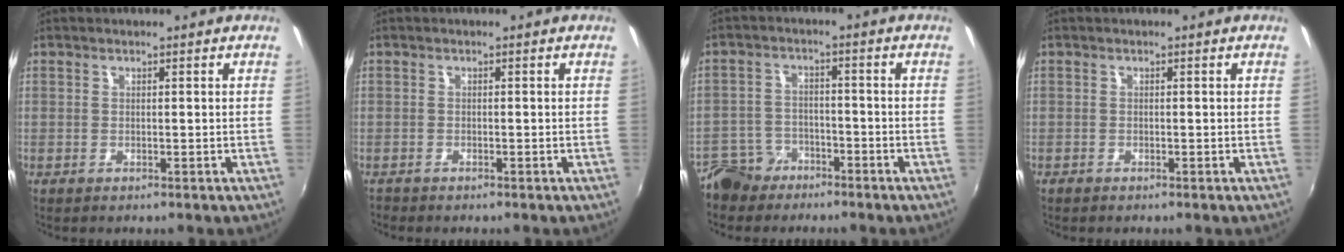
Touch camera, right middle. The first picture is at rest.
{"total": 1.0, "force": [-0.9, 0.3, 0.1], "torque": [-0.006, -0.003, -0.018]}
{"total": 7.8, "force": [-5.7, 4.9, 1.8], "torque": [-0.056, 0.016, -0.100]}
{"total": 0.7, "force": [-0.7, 0.3, 0.1], "torque": [-0.005, -0.003, -0.015]}